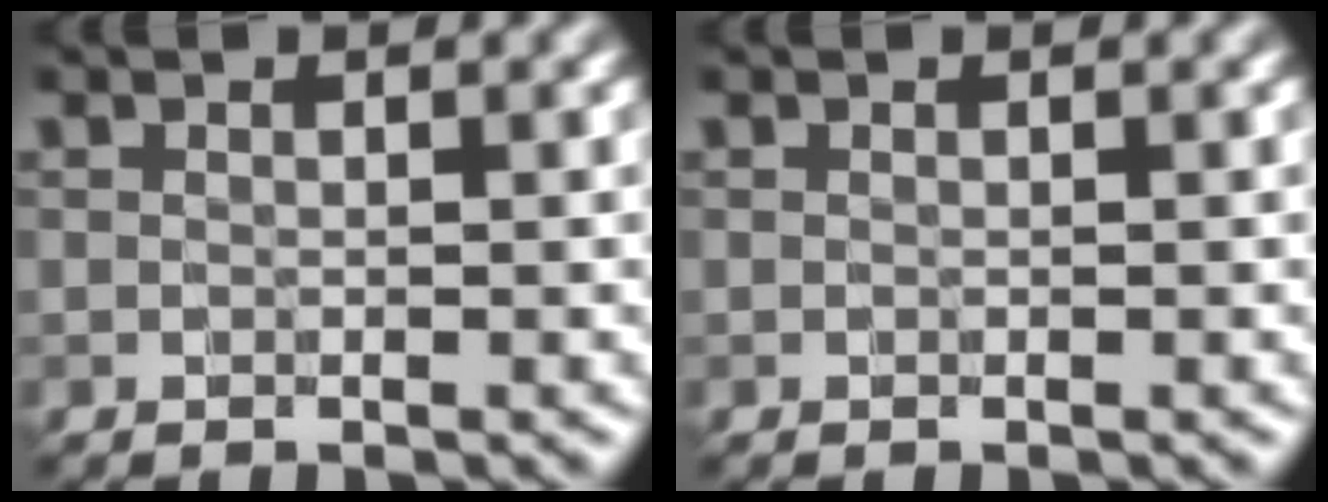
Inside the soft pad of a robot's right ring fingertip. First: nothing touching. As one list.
[{"total": 0.0}]